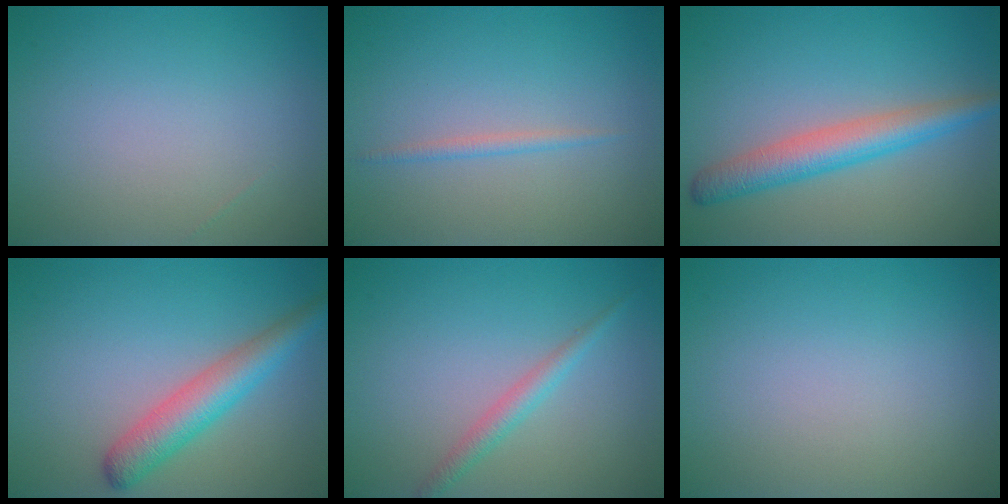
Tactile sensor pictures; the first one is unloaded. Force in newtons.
{"total": 0.9, "press": 0.9, "slide": 0.0}
{"total": 4.2, "press": 4.2, "slide": 0.1}
{"total": 4.3, "press": 4.3, "slide": 0.1}
{"total": 1.8, "press": 1.8, "slide": 0.0}
{"total": 0.0}